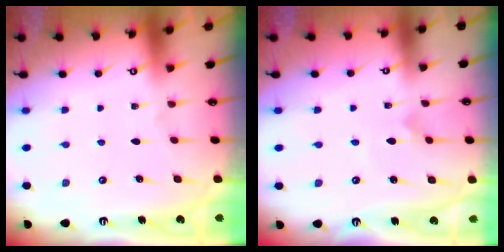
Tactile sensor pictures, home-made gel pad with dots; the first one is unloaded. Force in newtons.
{"total": 1.8, "press": 1.8, "slide": 0.1}